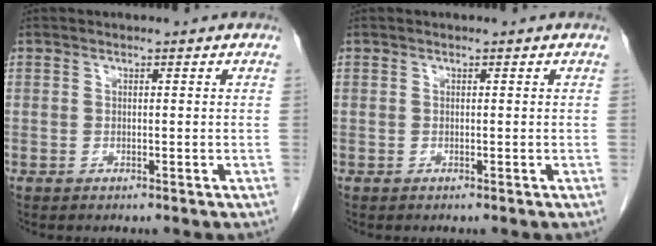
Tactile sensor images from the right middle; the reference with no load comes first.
{"total": 0.0}